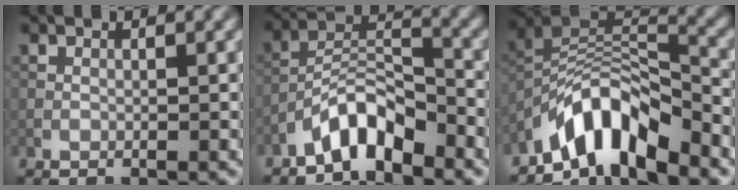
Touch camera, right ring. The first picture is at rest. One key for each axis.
{"total": 5.0, "fx": -3.8, "fy": 1.5, "fz": 2.9, "tx": -0.047, "ty": 0.016, "tz": -0.075}
{"total": 7.3, "fx": -5.5, "fy": 2.4, "fz": 4.1, "tx": -0.056, "ty": 0.003, "tz": -0.107}